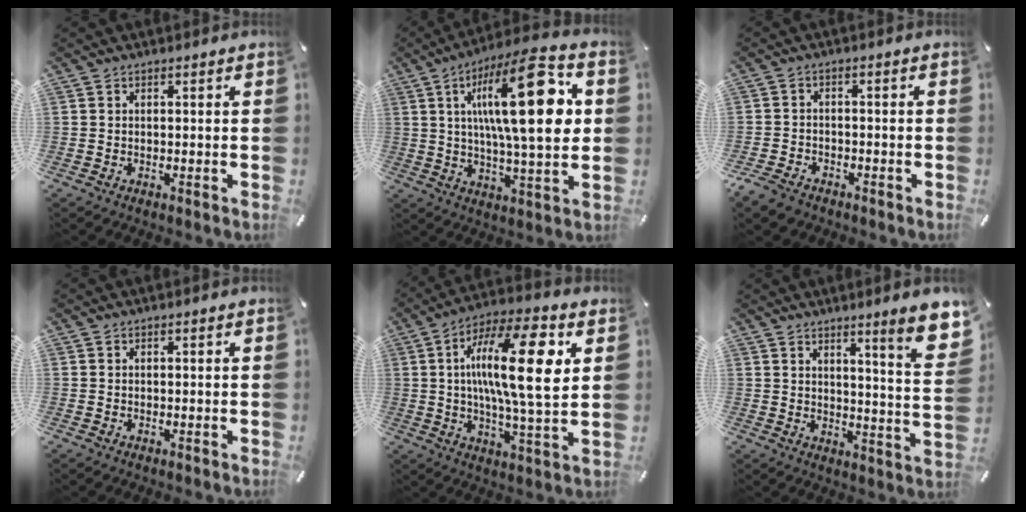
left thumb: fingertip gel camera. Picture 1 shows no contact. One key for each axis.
{"total": 24.1, "fx": 5.8, "fy": 7.2, "fz": 22.3, "tx": -0.376, "ty": -0.023, "tz": 0.075}
{"total": 4.0, "fx": -3.2, "fy": 2.1, "fz": 1.1, "tx": -0.036, "ty": 0.013, "tz": -0.067}
{"total": 0.0}
{"total": 20.3, "fx": 4.5, "fy": 5.7, "fz": 18.9, "tx": -0.336, "ty": -0.010, "tz": 0.054}
{"total": 10.7, "fx": 6.8, "fy": 0.9, "fz": 8.3, "tx": -0.121, "ty": -0.050, "tz": 0.108}